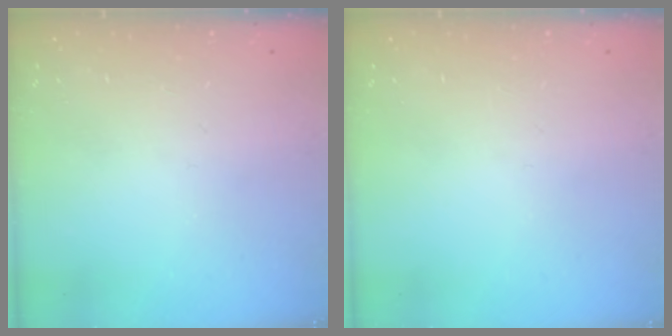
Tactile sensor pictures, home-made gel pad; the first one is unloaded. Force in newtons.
{"total": 0.0}